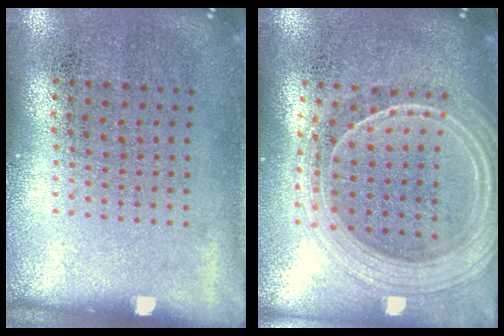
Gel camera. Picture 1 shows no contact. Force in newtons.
{"total": 2.4, "press": 2.1, "slide": 1.2}